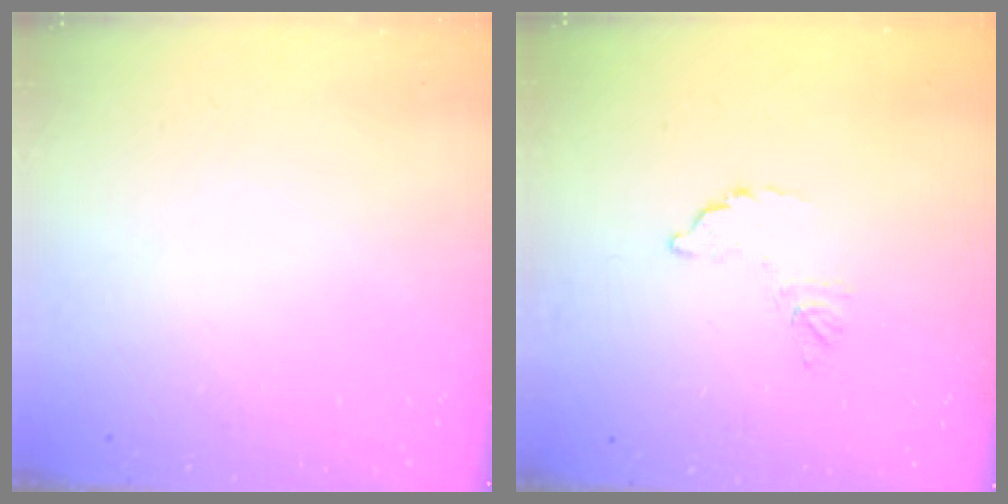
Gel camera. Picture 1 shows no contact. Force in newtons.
{"total": 7.7, "press": 7.7, "slide": 0.4}